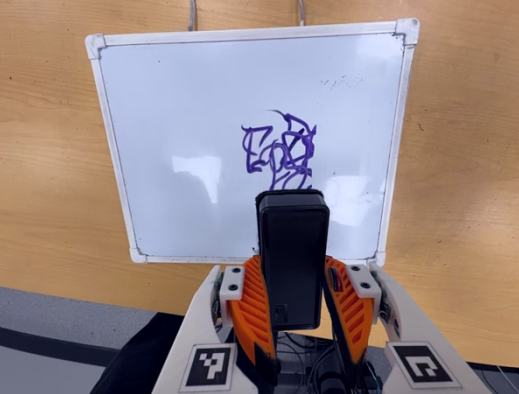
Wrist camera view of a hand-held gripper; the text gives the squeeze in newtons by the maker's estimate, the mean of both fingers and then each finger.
{"total": 8.1, "left": 7.1, "right": 9.1}